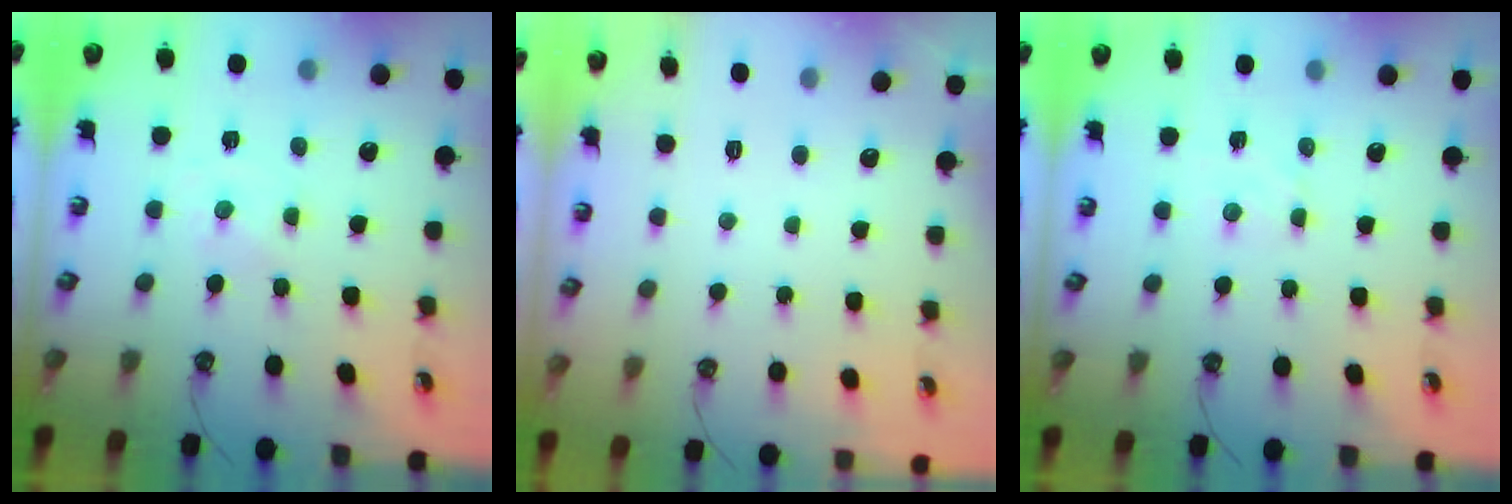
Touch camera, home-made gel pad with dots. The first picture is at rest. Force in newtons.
{"total": 0.0}
{"total": 2.9, "press": 2.9, "slide": 0.3}